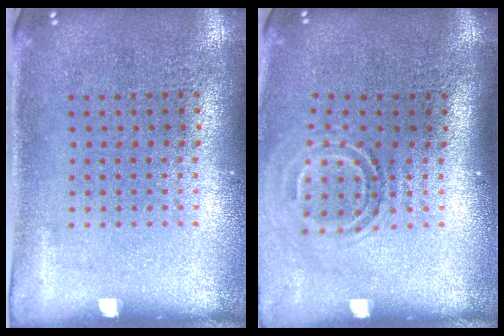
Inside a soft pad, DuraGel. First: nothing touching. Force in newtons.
{"total": 1.7, "press": 1.1, "slide": 1.2}